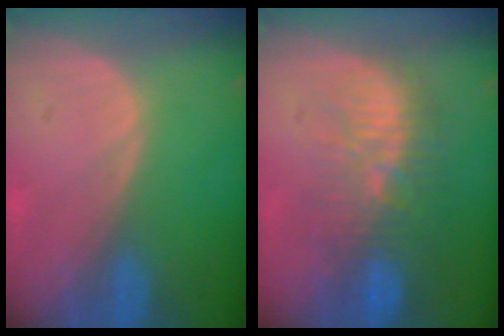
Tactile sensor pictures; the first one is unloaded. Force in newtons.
{"total": 10.1, "press": 9.2, "slide": 4.2}